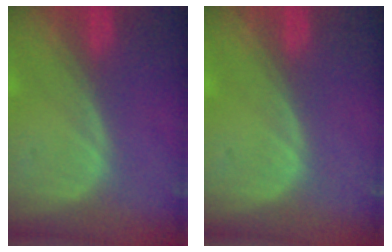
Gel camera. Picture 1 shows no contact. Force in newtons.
{"total": 0.5, "press": 0.1, "slide": 0.5}